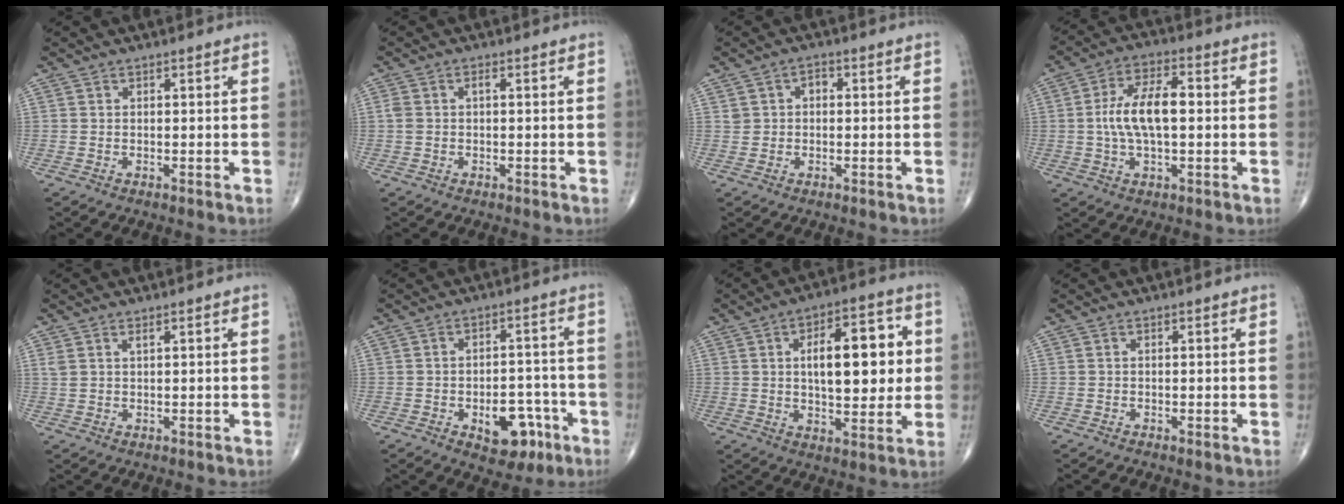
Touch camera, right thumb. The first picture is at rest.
{"total": 1.8, "force": [0.1, 0.9, 1.5], "torque": [-0.041, 0.010, 0.002]}
{"total": 2.9, "force": [0.5, 2.3, 1.6], "torque": [-0.015, 0.010, 0.010]}
{"total": 10.7, "force": [0.2, 4.8, 9.5], "torque": [-0.181, 0.017, -0.001]}
{"total": 1.6, "force": [1.0, 0.6, 1.2], "torque": [-0.029, 0.003, 0.026]}
{"total": 9.6, "force": [-4.3, 5.7, 6.5], "torque": [-0.056, 0.036, -0.051]}
{"total": 15.7, "force": [2.3, 7.3, 13.7], "torque": [-0.164, 0.005, 0.033]}
{"total": 0.0}